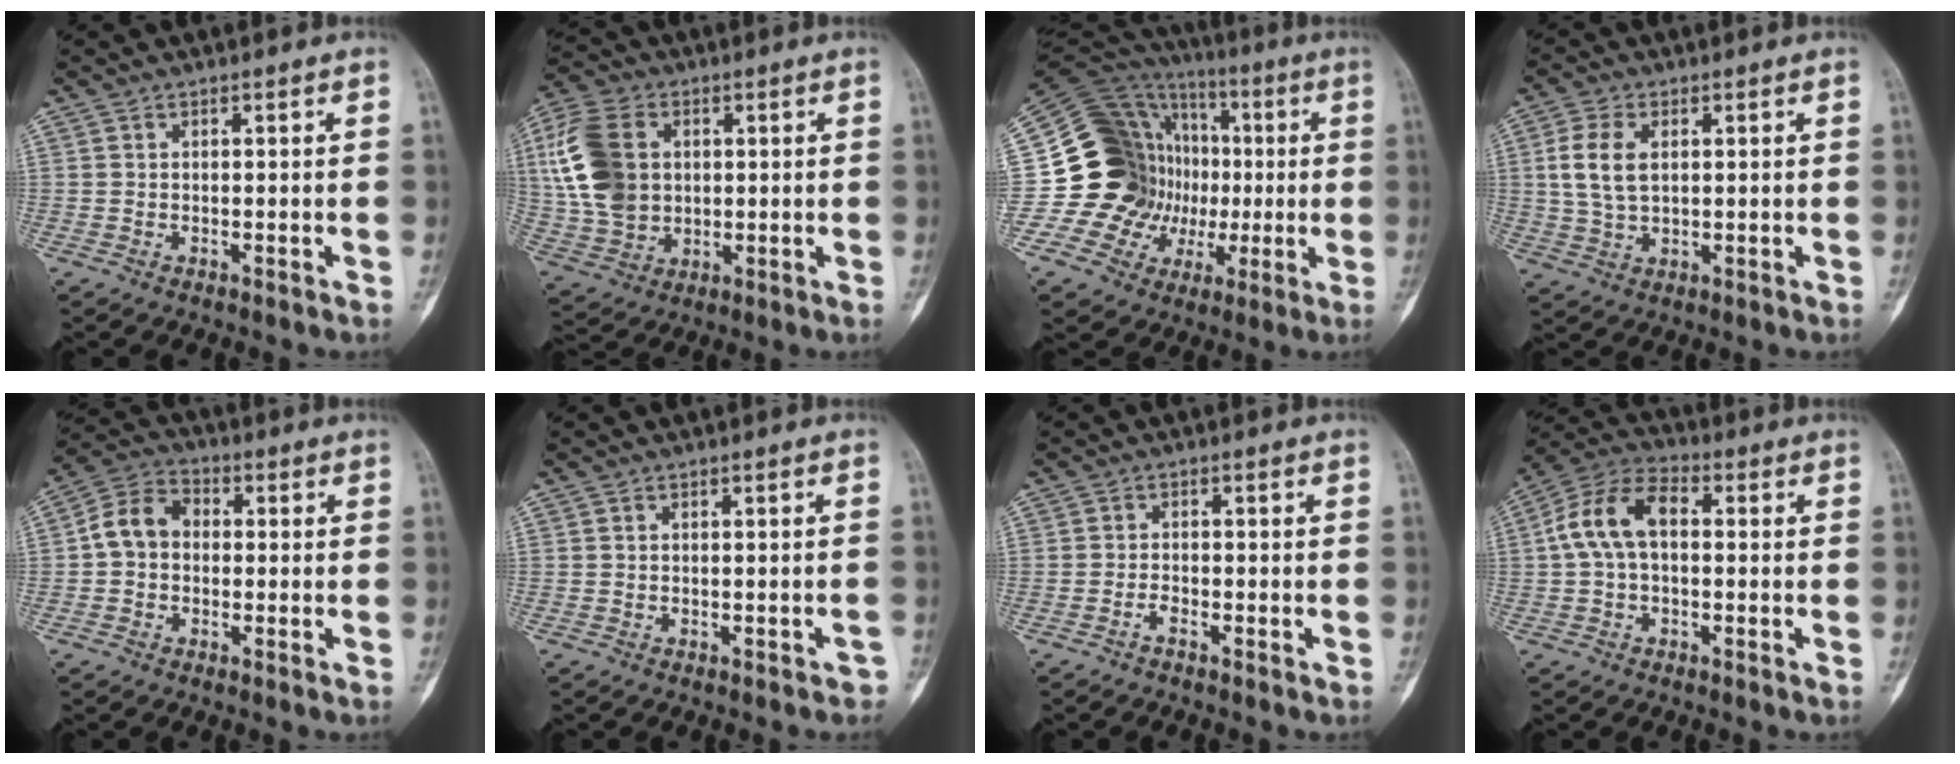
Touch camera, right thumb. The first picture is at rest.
{"total": 16.0, "force": [2.9, 11.7, 10.5], "torque": [-0.210, 0.006, 0.058]}
{"total": 22.6, "force": [-0.4, 19.3, 11.7], "torque": [-0.148, 0.056, 0.010]}
{"total": 7.3, "force": [1.5, 4.3, 5.7], "torque": [-0.122, -0.002, 0.032]}
{"total": 7.9, "force": [-0.1, 6.2, 4.8], "torque": [-0.076, 0.027, -0.016]}
{"total": 1.7, "force": [-1.2, 0.8, 0.8], "torque": [-0.003, 0.010, -0.012]}
{"total": 1.4, "force": [-1.1, 0.4, 0.7], "torque": [-0.013, 0.007, -0.023]}
{"total": 10.5, "force": [0.7, 6.4, 8.4], "torque": [-0.160, 0.035, 0.004]}